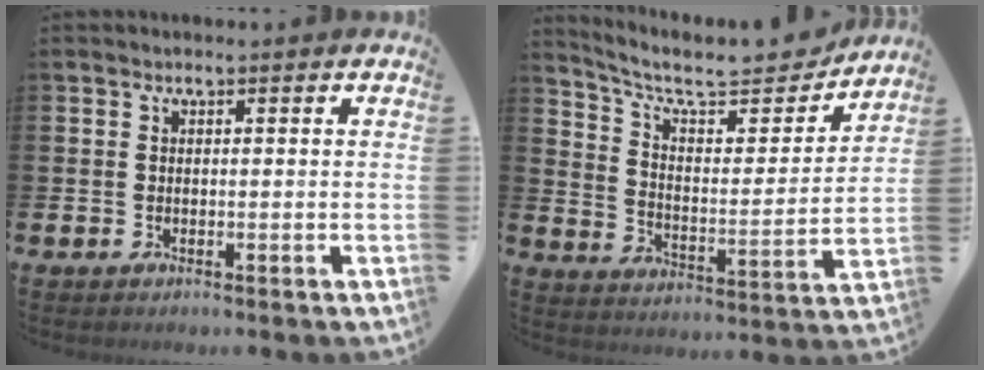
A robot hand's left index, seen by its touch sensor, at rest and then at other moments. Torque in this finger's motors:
{"motor_torque": [0.96, -1.18, 0.22, 0.10]}